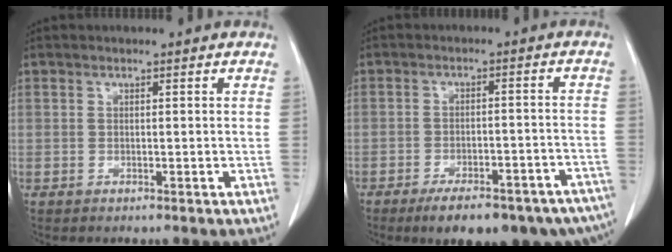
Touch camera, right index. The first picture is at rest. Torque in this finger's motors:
{"motor_torque": [1.05, -1.09, 0.45, 0.19]}